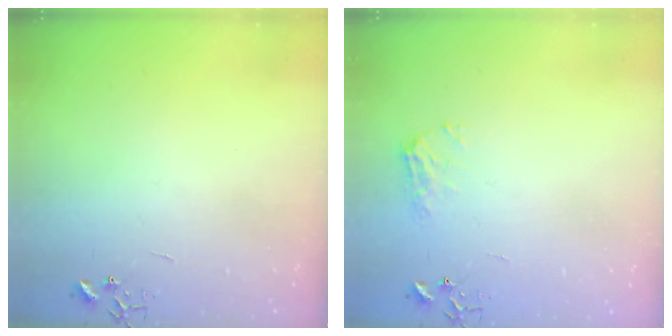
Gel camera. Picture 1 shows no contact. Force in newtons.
{"total": 9.0, "press": 8.9, "slide": 0.9}